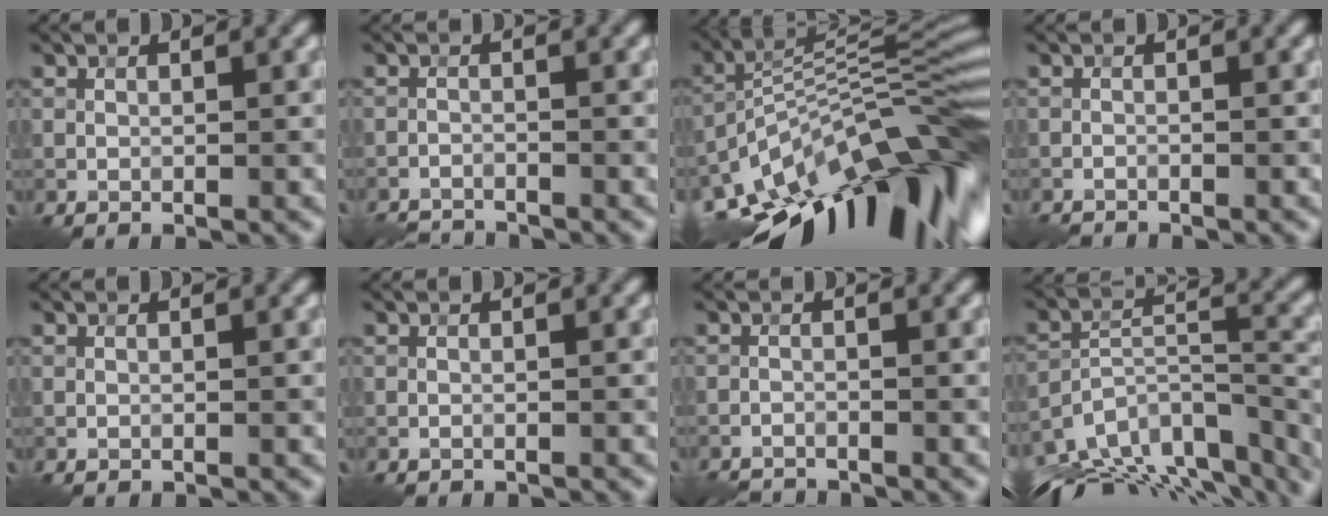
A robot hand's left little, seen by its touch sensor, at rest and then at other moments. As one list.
[{"total": 4.0, "force": [-3.9, 0.4, 0.7], "torque": [-0.021, -0.015, -0.068]}, {"total": 15.8, "force": [-8.5, 5.2, 12.2], "torque": [-0.207, 0.018, -0.158]}, {"total": 2.1, "force": [-2.0, 0.1, 0.4], "torque": [-0.015, -0.006, -0.040]}, {"total": 0.0}, {"total": 1.1, "force": [-1.1, 0.0, 0.0], "torque": [0.005, -0.004, -0.019]}, {"total": 3.6, "force": [-3.5, 0.4, 0.6], "torque": [-0.020, -0.014, -0.062]}, {"total": 12.6, "force": [-10.0, 4.5, 6.4], "torque": [-0.131, 0.009, -0.144]}]